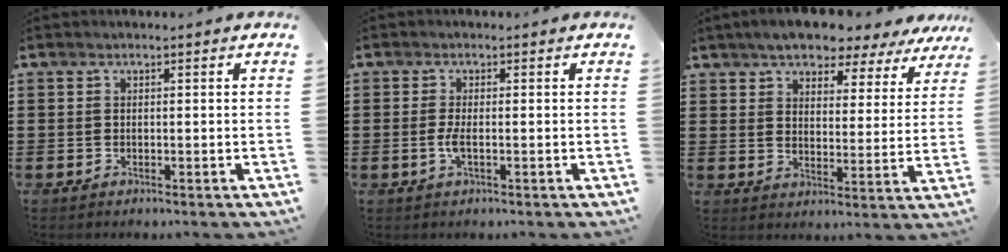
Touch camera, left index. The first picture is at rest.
{"total": 2.1, "force": [-0.5, 0.3, 2.0], "torque": [-0.045, -0.004, -0.010]}
{"total": 5.7, "force": [5.4, 1.1, 1.4], "torque": [-0.048, -0.028, 0.092]}